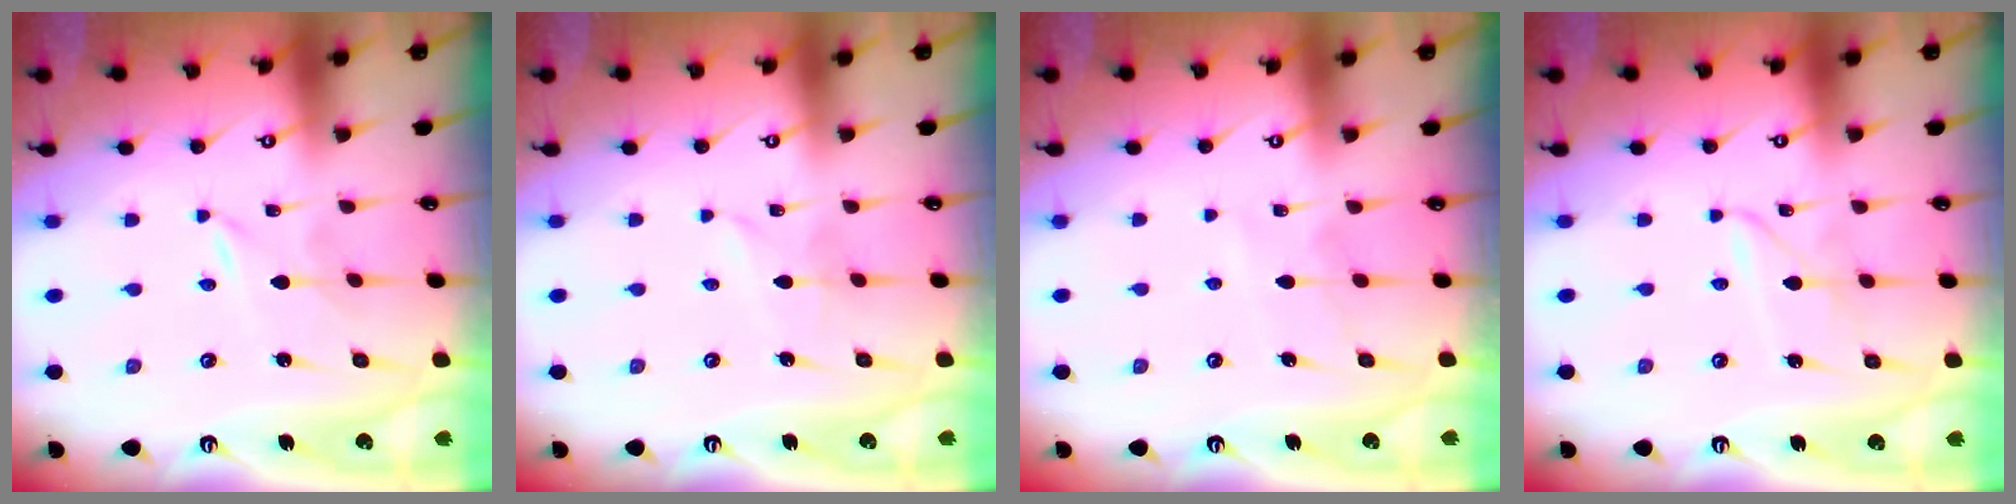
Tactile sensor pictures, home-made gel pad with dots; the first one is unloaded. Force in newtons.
{"total": 1.6, "press": 1.6, "slide": 0.2}
{"total": 5.3, "press": 5.3, "slide": 0.4}
{"total": 2.4, "press": 2.4, "slide": 0.3}